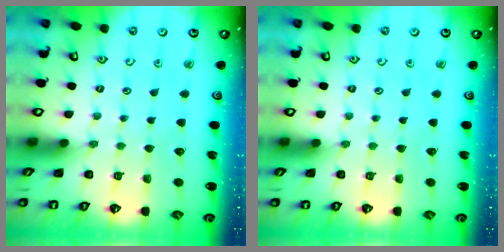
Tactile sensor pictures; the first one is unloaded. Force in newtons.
{"total": 0.0}